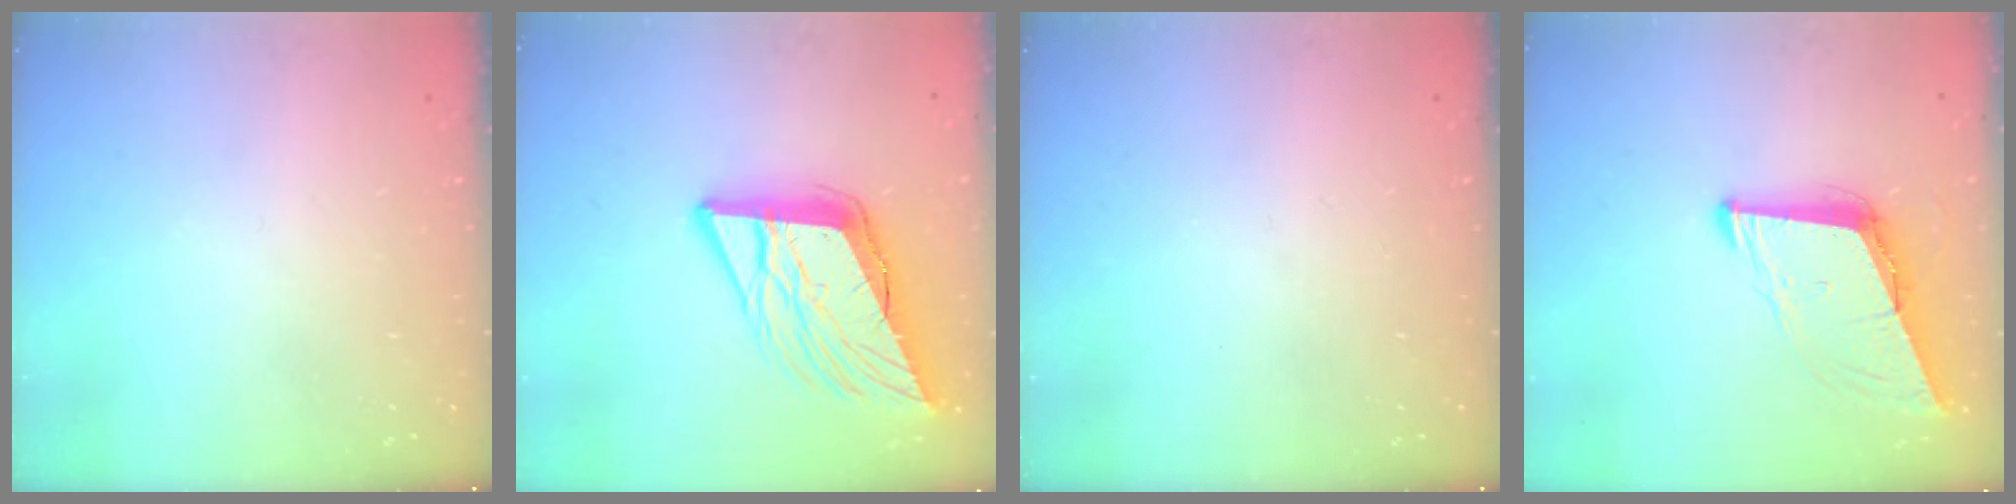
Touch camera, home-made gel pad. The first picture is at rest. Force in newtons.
{"total": 15.3, "press": 15.1, "slide": 2.7}
{"total": 0.0}
{"total": 8.6, "press": 7.7, "slide": 3.8}